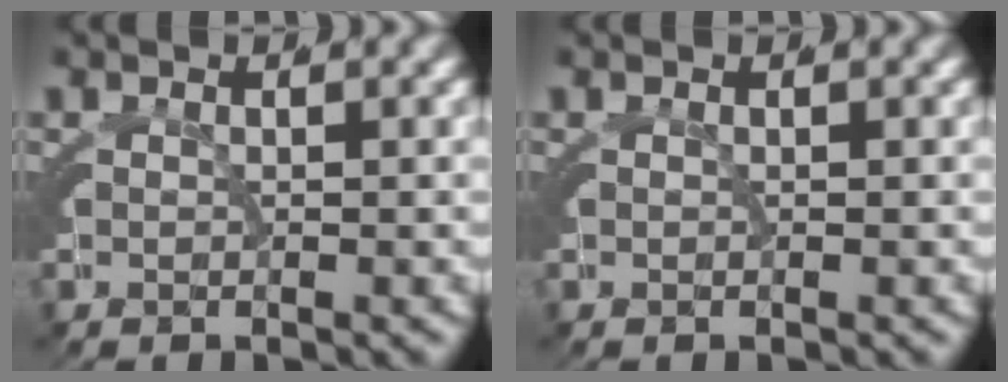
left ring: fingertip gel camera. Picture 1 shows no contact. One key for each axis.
{"total": 0.0}